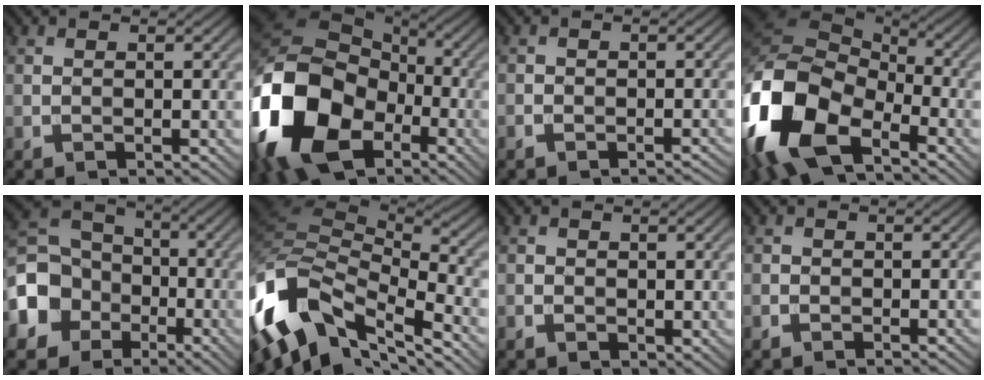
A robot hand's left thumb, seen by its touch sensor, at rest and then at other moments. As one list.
[{"total": 19.4, "force": [-7.0, 13.4, 12.1], "torque": [-0.302, -0.021, -0.141]}, {"total": 1.8, "force": [-1.5, 1.0, 0.5], "torque": [-0.001, 0.001, -0.021]}, {"total": 18.0, "force": [-7.2, 10.6, 12.7], "torque": [-0.329, -0.024, -0.134]}, {"total": 11.7, "force": [-3.9, 9.9, 4.9], "torque": [-0.143, -0.023, -0.100]}, {"total": 16.6, "force": [-6.8, 8.8, 12.3], "torque": [-0.304, -0.029, -0.116]}, {"total": 1.2, "force": [-0.1, 1.1, 0.4], "torque": [-0.010, -0.006, -0.003]}, {"total": 1.0, "force": [-0.7, 0.7, 0.2], "torque": [-0.005, -0.002, -0.015]}]